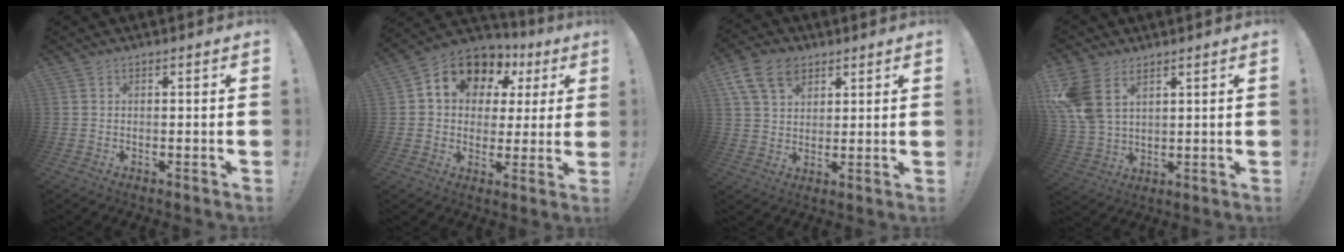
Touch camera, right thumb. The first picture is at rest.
{"total": 12.1, "force": [6.3, 8.6, 5.7], "torque": [-0.099, -0.035, 0.115]}
{"total": 11.8, "force": [6.3, 8.0, 6.0], "torque": [-0.093, -0.022, 0.122]}
{"total": 10.8, "force": [5.2, 7.0, 6.4], "torque": [-0.120, -0.020, 0.107]}